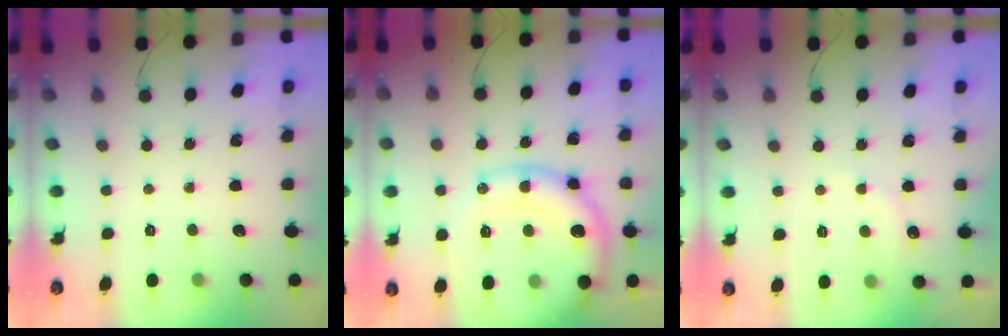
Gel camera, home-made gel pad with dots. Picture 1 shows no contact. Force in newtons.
{"total": 18.5, "press": 18.4, "slide": 1.5}
{"total": 5.2, "press": 5.2, "slide": 0.8}